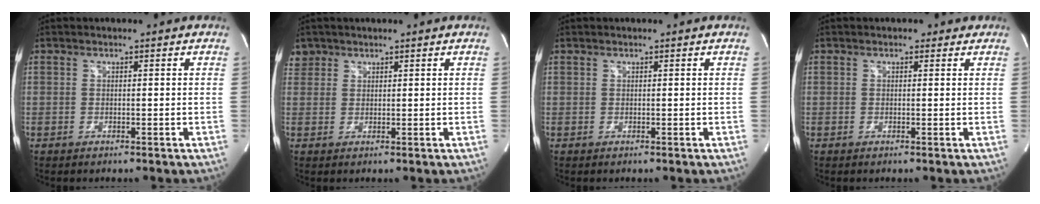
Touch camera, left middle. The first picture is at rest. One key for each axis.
{"total": 2.4, "fx": 1.7, "fy": 1.7, "fz": -0.2, "tx": 0.011, "ty": 0.009, "tz": 0.030}
{"total": 0.0}
{"total": 1.0, "fx": 0.7, "fy": 0.6, "fz": 0.3, "tx": -0.005, "ty": 0.003, "tz": 0.004}